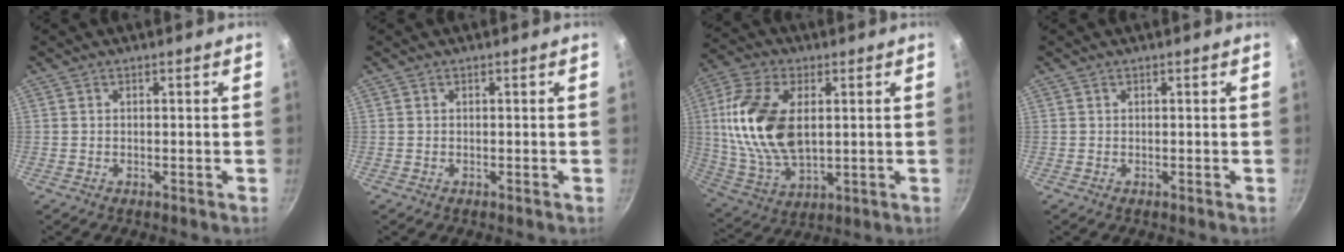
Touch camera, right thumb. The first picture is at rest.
{"total": 0.0}
{"total": 18.3, "force": [2.8, 10.5, 14.7], "torque": [-0.279, -0.004, 0.057]}
{"total": 0.0}